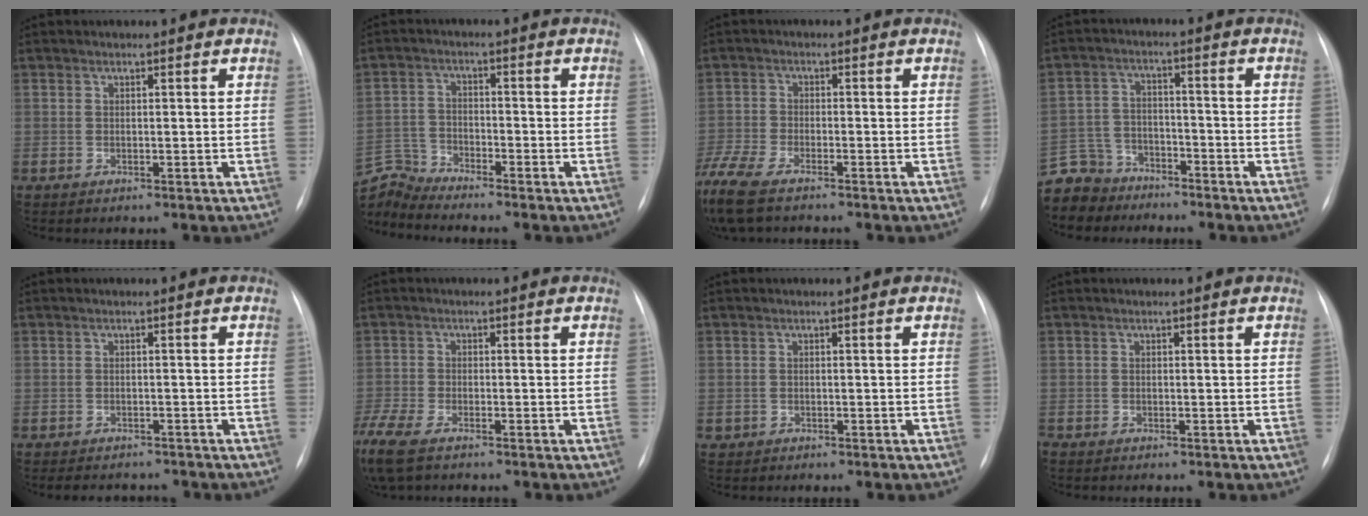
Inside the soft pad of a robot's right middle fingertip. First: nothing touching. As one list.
[{"total": 7.1, "force": [-7.0, -0.9, -0.6], "torque": [-0.005, 0.011, -0.138]}, {"total": 12.1, "force": [-9.1, 4.0, 6.9], "torque": [-0.172, -0.015, -0.159]}, {"total": 9.3, "force": [-8.0, 4.7, 0.4], "torque": [-0.024, 0.008, -0.148]}, {"total": 6.7, "force": [-6.1, 2.2, 1.8], "torque": [-0.020, 0.001, -0.073]}, {"total": 11.3, "force": [-8.0, 4.4, 6.7], "torque": [-0.174, -0.017, -0.137]}, {"total": 0.8, "force": [-0.5, 0.6, 0.0], "torque": [-0.008, 0.004, -0.006]}, {"total": 1.1, "force": [-1.0, 0.3, 0.5], "torque": [-0.008, -0.001, -0.013]}]